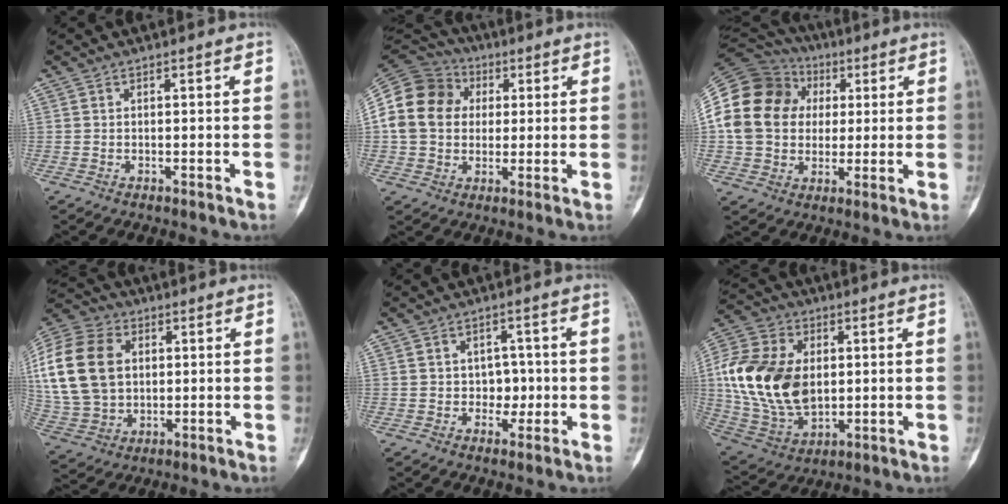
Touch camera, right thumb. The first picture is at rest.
{"total": 16.8, "force": [2.1, 13.9, 9.2], "torque": [-0.164, 0.029, 0.035]}
{"total": 20.6, "force": [3.0, 16.7, 11.7], "torque": [-0.219, 0.033, 0.056]}
{"total": 20.5, "force": [3.7, 15.0, 13.4], "torque": [-0.270, 0.006, 0.075]}
{"total": 4.2, "force": [-0.2, 3.5, 2.3], "torque": [0.005, 0.004, -0.004]}
{"total": 21.7, "force": [1.9, 14.5, 16.0], "torque": [-0.309, -0.007, 0.046]}